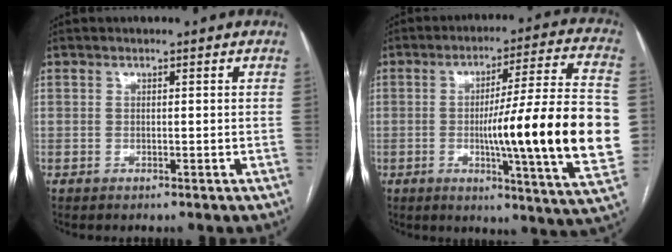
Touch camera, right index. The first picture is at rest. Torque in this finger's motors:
{"motor_torque": [2.14, 0.00, 1.05, 0.21]}